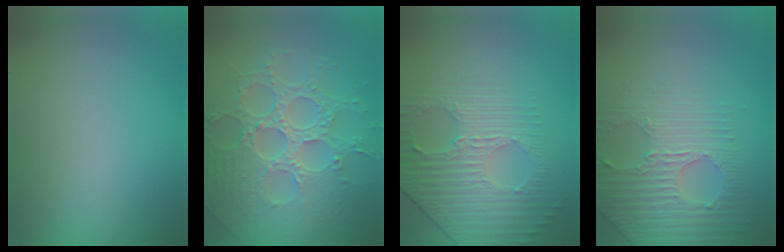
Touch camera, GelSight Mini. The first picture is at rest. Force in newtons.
{"total": 8.1, "press": 6.0, "slide": 5.5}
{"total": 3.9, "press": 3.8, "slide": 0.8}
{"total": 3.8, "press": 3.7, "slide": 1.0}